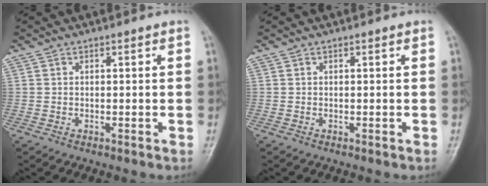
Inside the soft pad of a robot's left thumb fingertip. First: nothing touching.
{"total": 0.0}